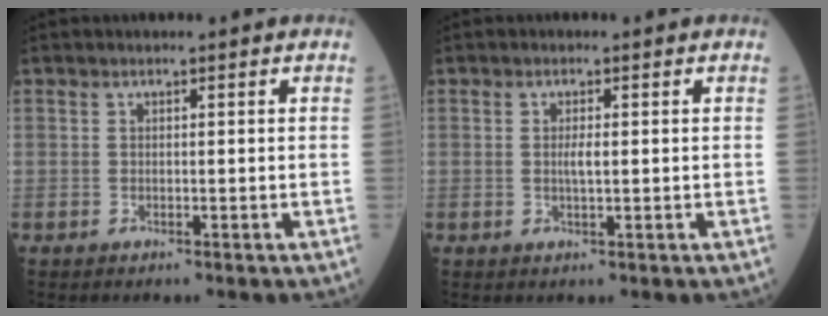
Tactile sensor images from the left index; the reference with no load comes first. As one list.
[{"total": 1.6, "force": [0.1, 0.3, 1.6], "torque": [-0.035, 0.000, 0.002]}]